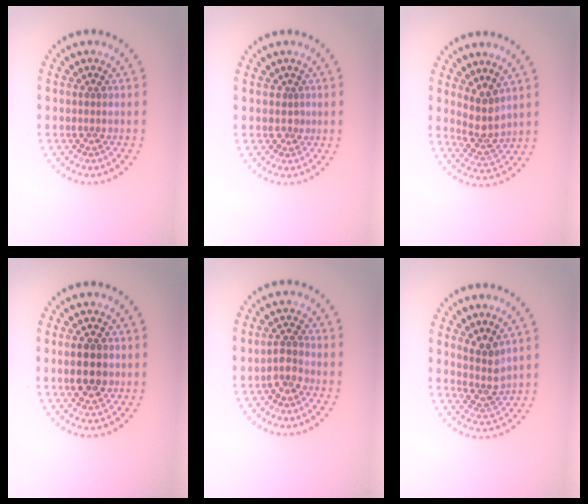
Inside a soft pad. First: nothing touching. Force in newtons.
{"total": 0.8, "press": 0.5, "slide": 0.6}
{"total": 2.9, "press": 2.3, "slide": 1.8}
{"total": 4.2, "press": 4.2, "slide": 0.3}
{"total": 1.6, "press": 1.5, "slide": 0.7}
{"total": 2.6, "press": 2.0, "slide": 1.6}